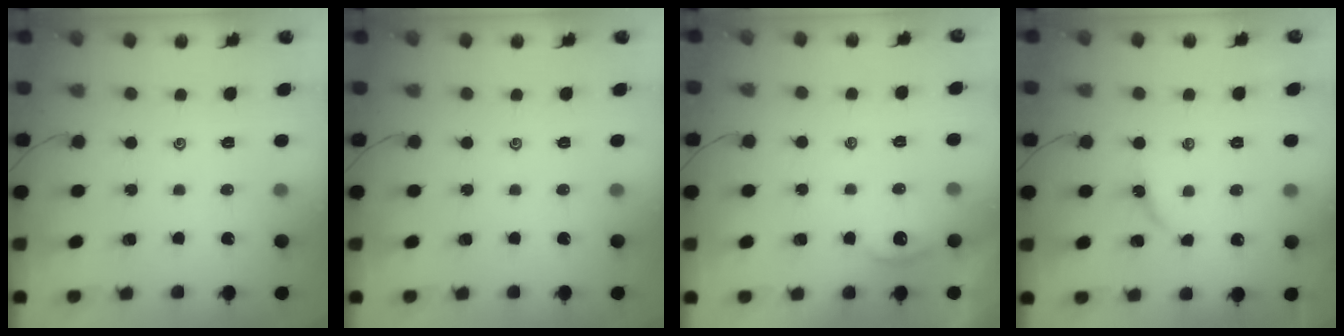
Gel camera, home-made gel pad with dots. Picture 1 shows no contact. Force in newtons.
{"total": 0.0}
{"total": 2.6, "press": 2.6, "slide": 0.3}
{"total": 2.7, "press": 2.7, "slide": 0.4}